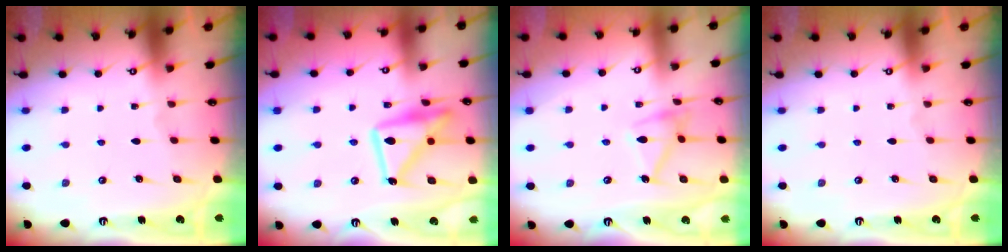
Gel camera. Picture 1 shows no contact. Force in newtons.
{"total": 15.3, "press": 15.3, "slide": 1.2}
{"total": 13.3, "press": 13.3, "slide": 0.2}
{"total": 0.0}